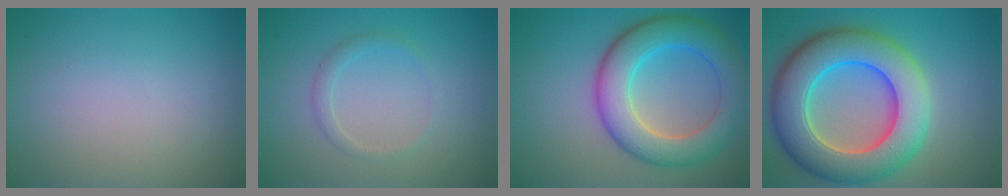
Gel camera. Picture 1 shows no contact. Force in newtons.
{"total": 1.3, "press": 1.3, "slide": 0.1}
{"total": 7.7, "press": 7.7, "slide": 0.3}
{"total": 11.4, "press": 11.4, "slide": 0.6}